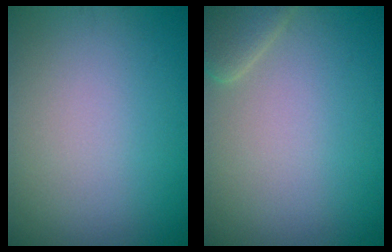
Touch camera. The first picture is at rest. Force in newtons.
{"total": 2.6, "press": 2.6, "slide": 0.2}